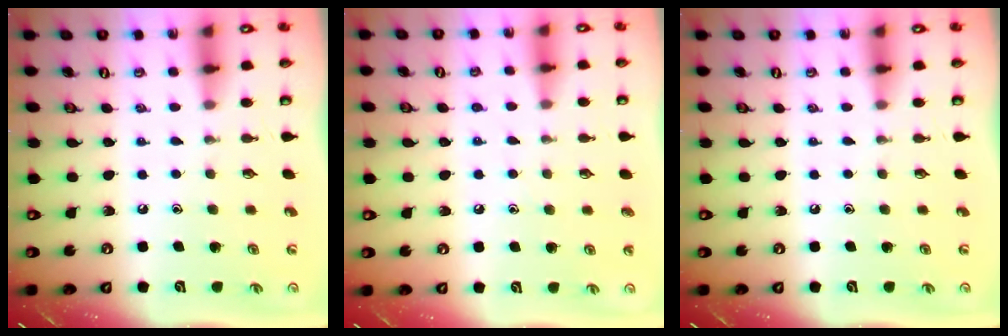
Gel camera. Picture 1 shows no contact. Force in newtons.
{"total": 4.4, "press": 4.4, "slide": 0.4}
{"total": 0.0}